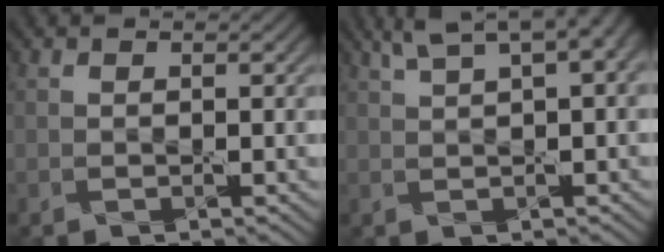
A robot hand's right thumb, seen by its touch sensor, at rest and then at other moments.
{"total": 8.1, "force": [4.0, 2.3, 6.6], "torque": [-0.111, 0.032, 0.059]}